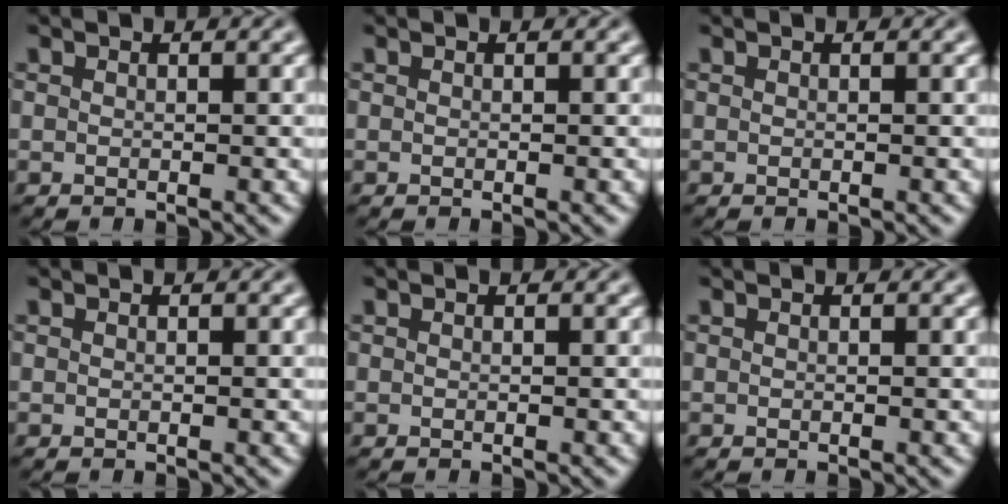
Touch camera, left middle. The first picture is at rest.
{"total": 0.0}
{"total": 0.0}
{"total": 0.0}
{"total": 0.0}
{"total": 0.0}